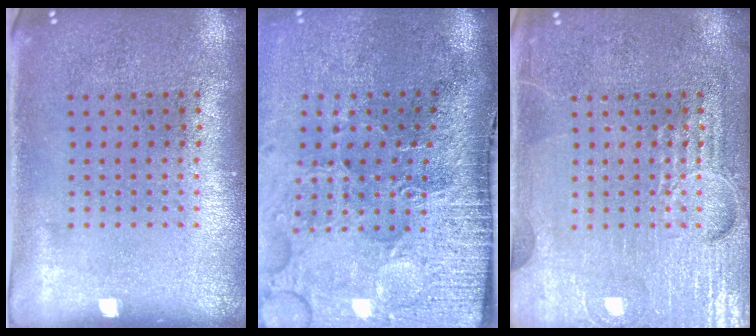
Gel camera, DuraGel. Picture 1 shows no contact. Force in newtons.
{"total": 5.1, "press": 4.1, "slide": 3.0}
{"total": 6.2, "press": 6.1, "slide": 0.8}